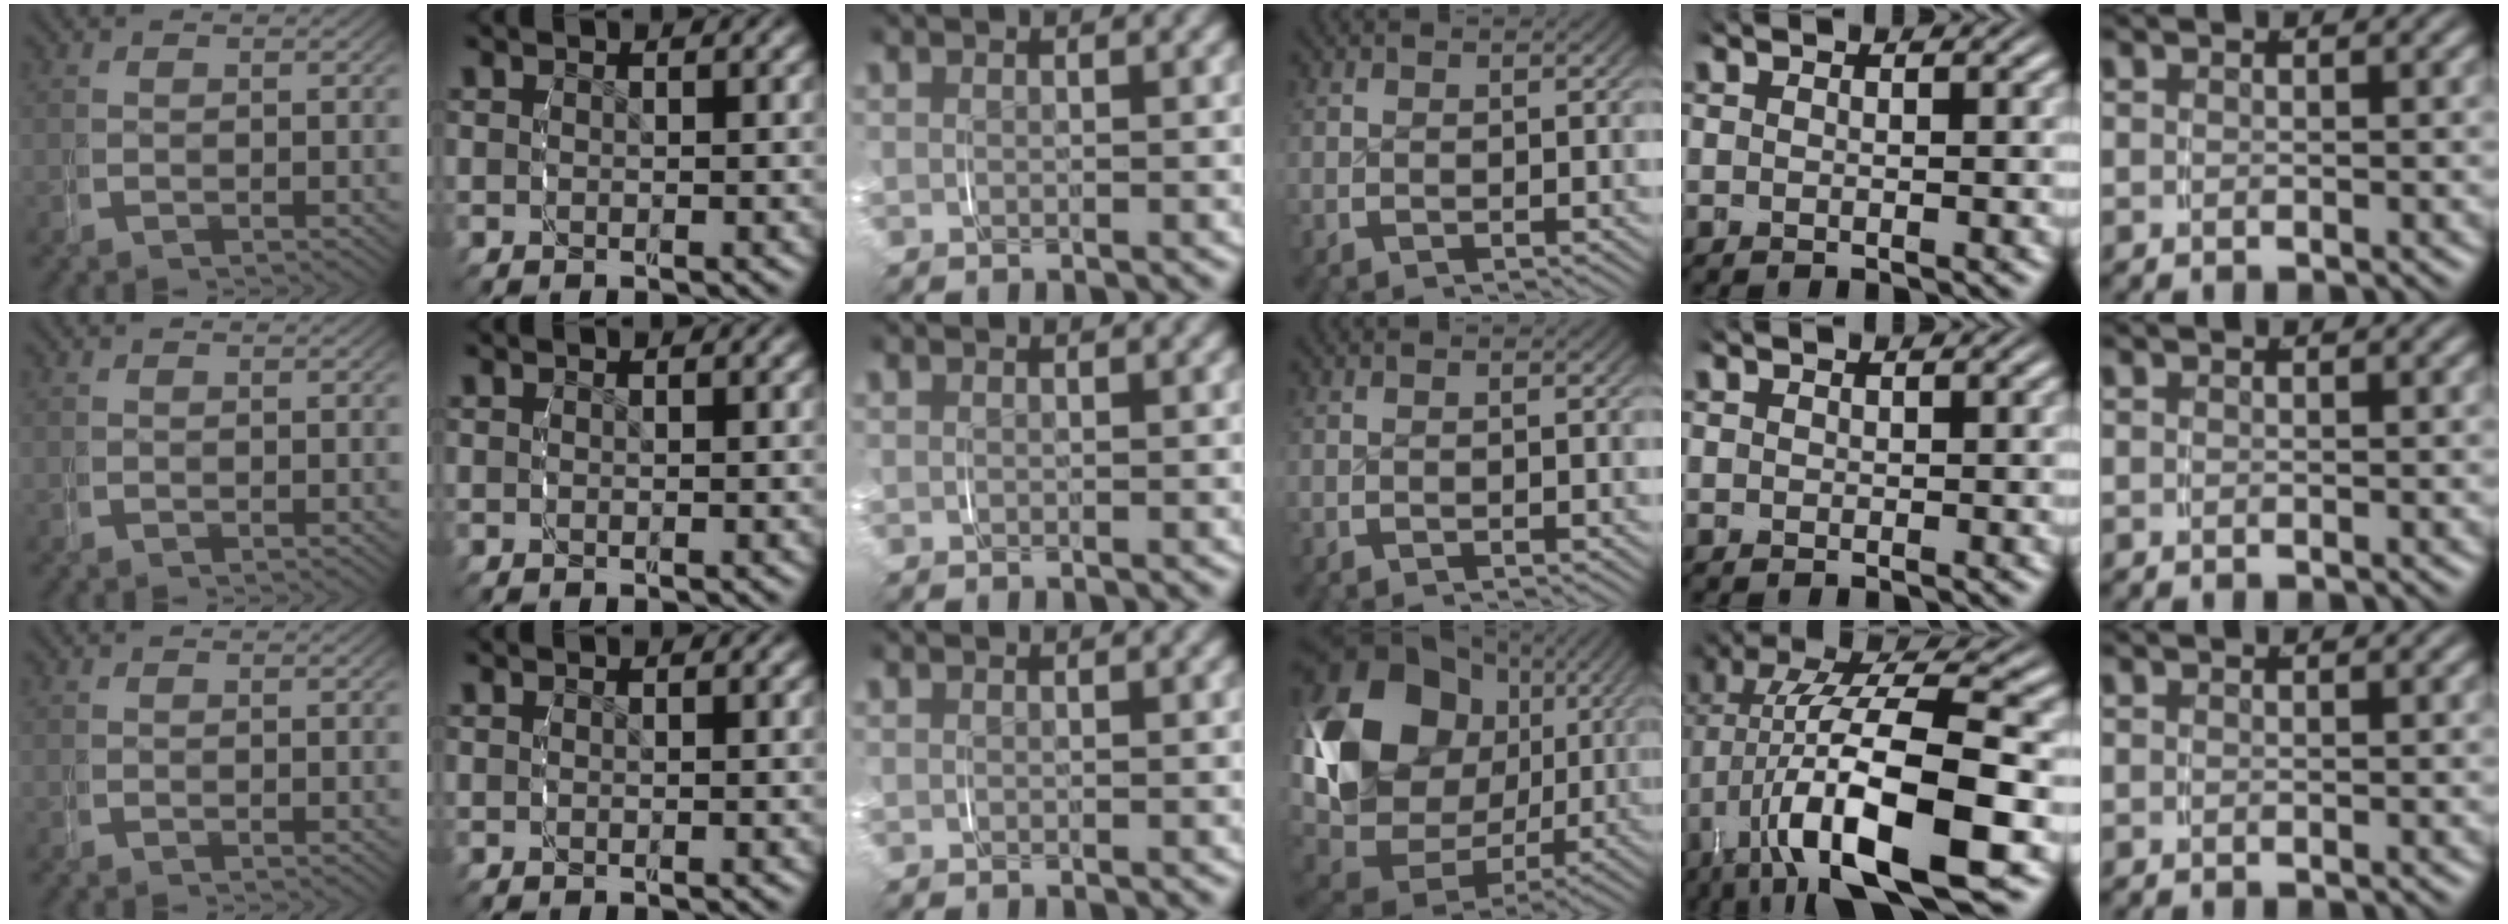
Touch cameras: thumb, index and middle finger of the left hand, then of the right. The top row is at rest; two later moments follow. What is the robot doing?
{"motion": "grasp_and_lifting", "object": "key"}